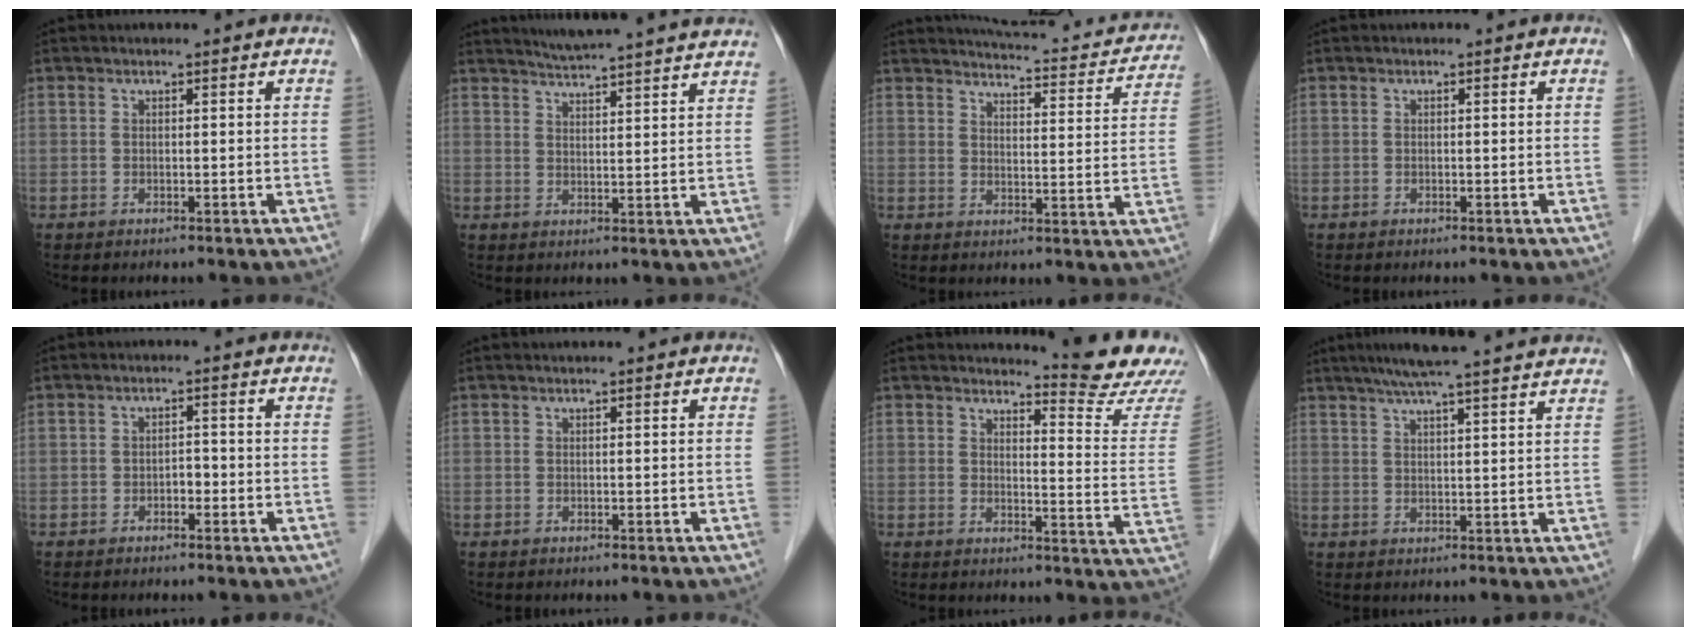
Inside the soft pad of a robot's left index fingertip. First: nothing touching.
{"total": 13.6, "force": [12.5, -0.2, 5.1], "torque": [-0.084, 0.002, 0.161]}
{"total": 17.9, "force": [16.6, 3.7, 5.7], "torque": [-0.062, -0.021, 0.187]}
{"total": 0.0}
{"total": 1.6, "force": [-0.9, 0.9, 0.9], "torque": [-0.011, 0.002, -0.015]}
{"total": 0.0}
{"total": 11.0, "force": [10.8, -1.4, 1.8], "torque": [-0.020, -0.101, 0.118]}
{"total": 15.6, "force": [13.6, 0.2, 7.8], "torque": [-0.126, 0.029, 0.177]}